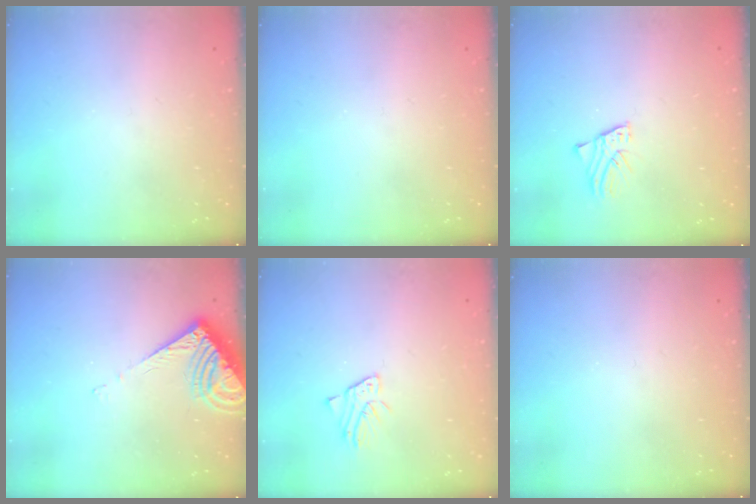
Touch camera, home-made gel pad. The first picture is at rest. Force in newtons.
{"total": 0.0}
{"total": 1.6, "press": 1.6, "slide": 0.2}
{"total": 9.4, "press": 9.3, "slide": 0.8}
{"total": 1.8, "press": 1.7, "slide": 0.1}
{"total": 0.0}